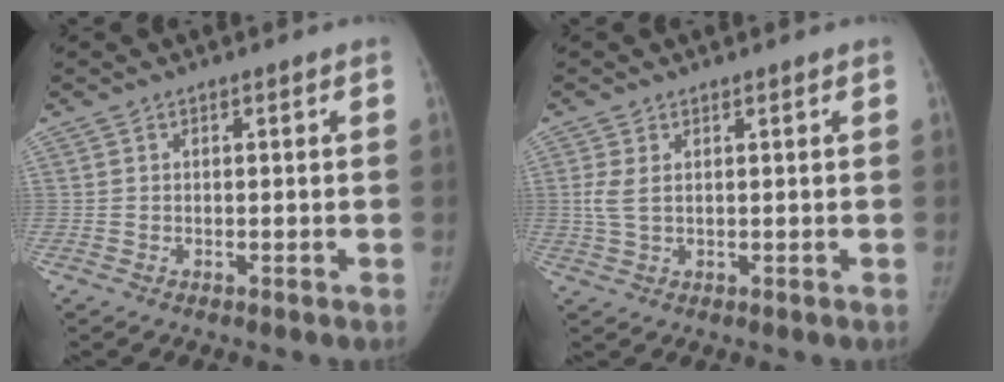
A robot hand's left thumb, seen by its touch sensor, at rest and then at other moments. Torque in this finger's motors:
{"motor_torque": [0.67, 0.54, 0.42, -0.68, 0.10]}